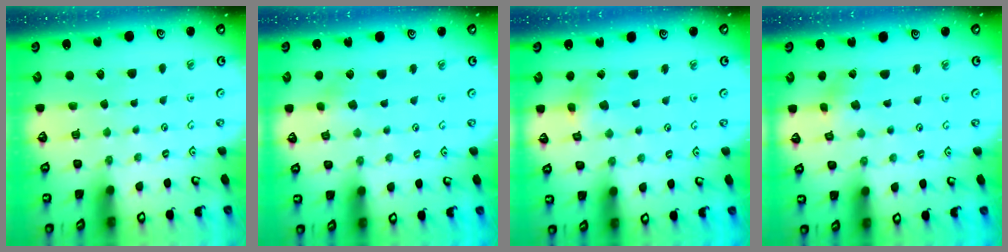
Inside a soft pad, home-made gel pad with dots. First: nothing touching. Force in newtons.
{"total": 3.4, "press": 3.3, "slide": 0.4}
{"total": 2.7, "press": 2.7, "slide": 0.2}
{"total": 1.2, "press": 1.2, "slide": 0.2}